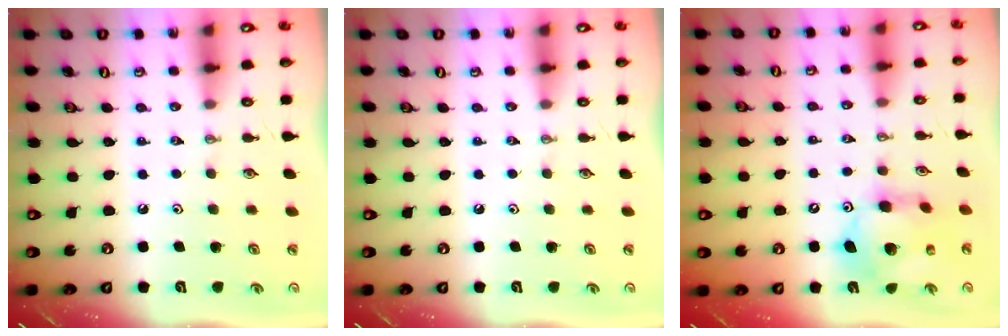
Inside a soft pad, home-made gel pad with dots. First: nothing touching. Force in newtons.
{"total": 0.0}
{"total": 12.9, "press": 12.9, "slide": 1.1}